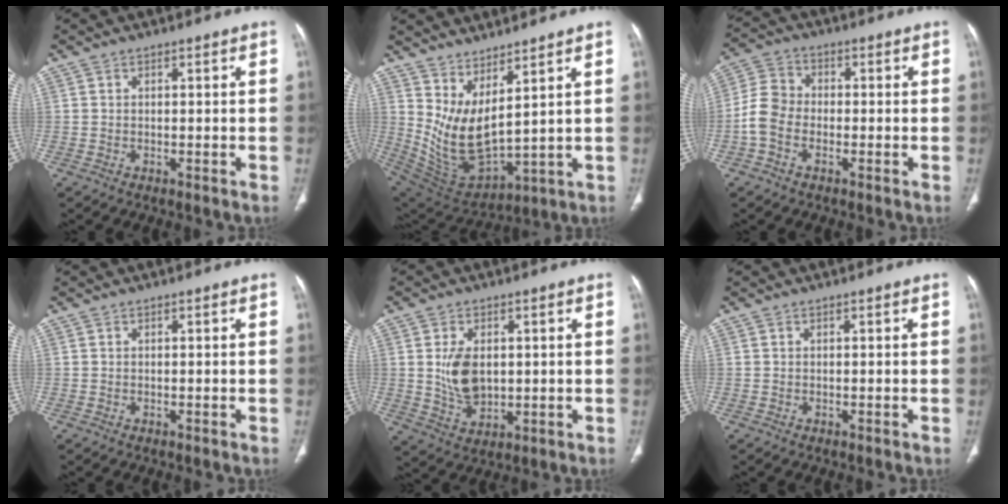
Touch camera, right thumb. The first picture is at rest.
{"total": 11.9, "force": [6.2, 4.0, 9.4], "torque": [-0.181, -0.058, 0.148]}
{"total": 6.7, "force": [-1.9, 4.8, 4.2], "torque": [-0.079, 0.019, -0.050]}
{"total": 0.0}
{"total": 7.8, "force": [0.9, 5.0, 5.9], "torque": [-0.096, -0.012, 0.030]}
{"total": 0.0}